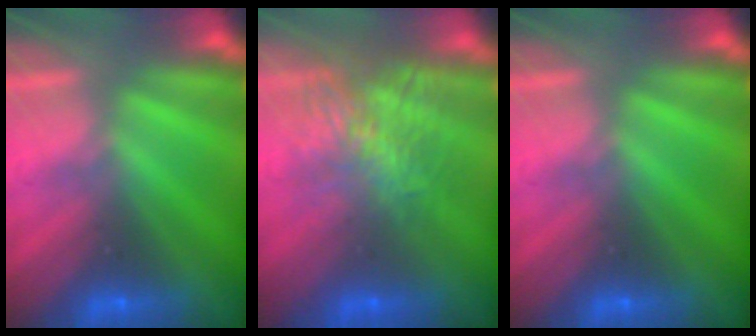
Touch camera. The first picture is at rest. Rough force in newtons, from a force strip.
{"total": 7.3}
{"total": 0.0}